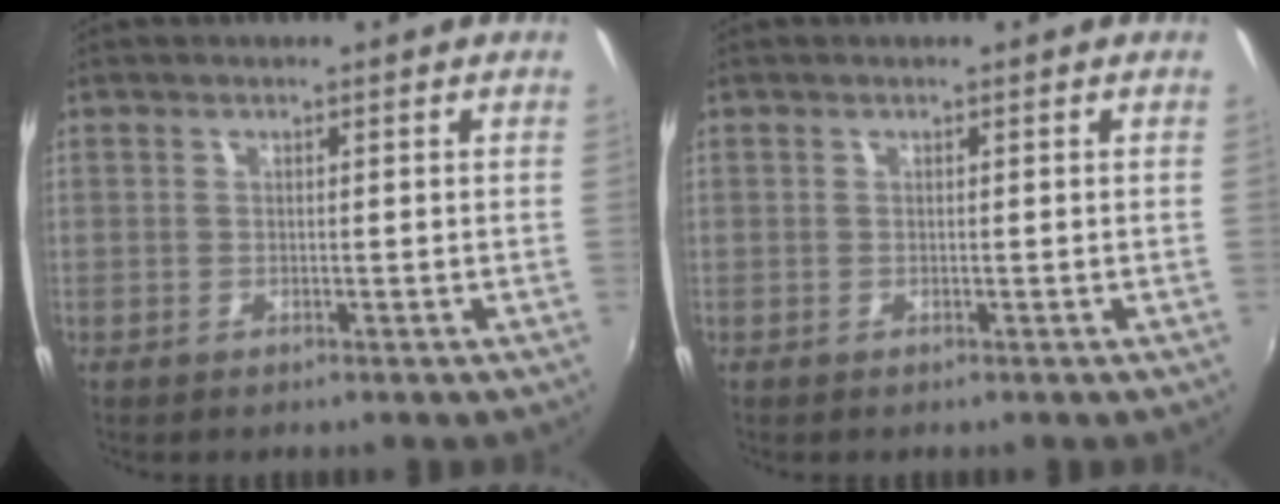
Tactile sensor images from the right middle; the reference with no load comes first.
{"total": 0.0}